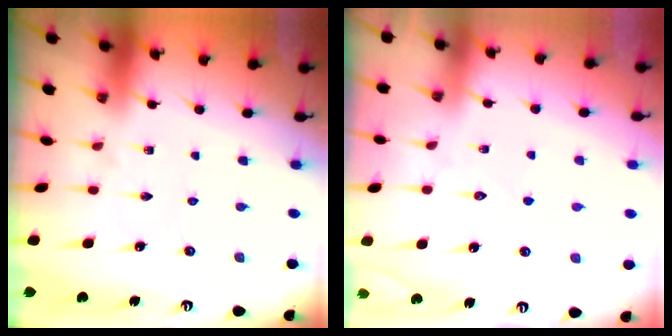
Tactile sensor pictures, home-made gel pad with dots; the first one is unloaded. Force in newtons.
{"total": 3.6, "press": 3.6, "slide": 0.3}